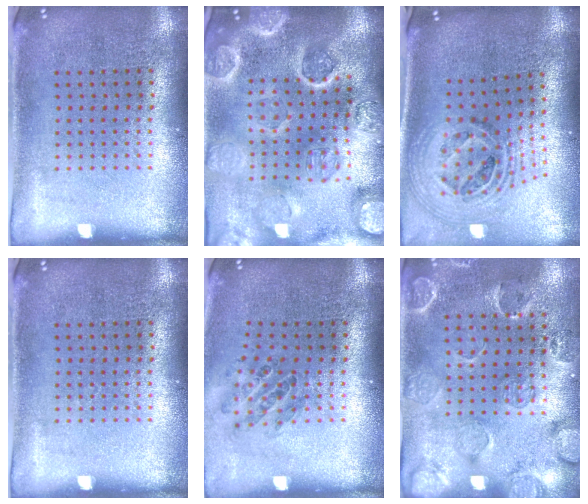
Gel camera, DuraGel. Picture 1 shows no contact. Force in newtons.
{"total": 4.9, "press": 4.3, "slide": 2.3}
{"total": 2.0, "press": 1.6, "slide": 1.3}
{"total": 0.0}
{"total": 0.9, "press": 0.8, "slide": 0.1}
{"total": 2.7, "press": 1.8, "slide": 2.0}